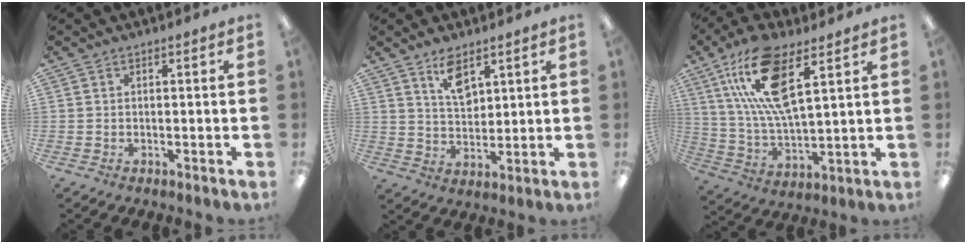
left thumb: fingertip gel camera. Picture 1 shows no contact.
{"total": 7.6, "force": [4.9, 4.0, 4.2], "torque": [-0.066, -0.018, 0.086]}
{"total": 17.4, "force": [9.4, 6.3, 13.2], "torque": [-0.280, -0.029, 0.160]}